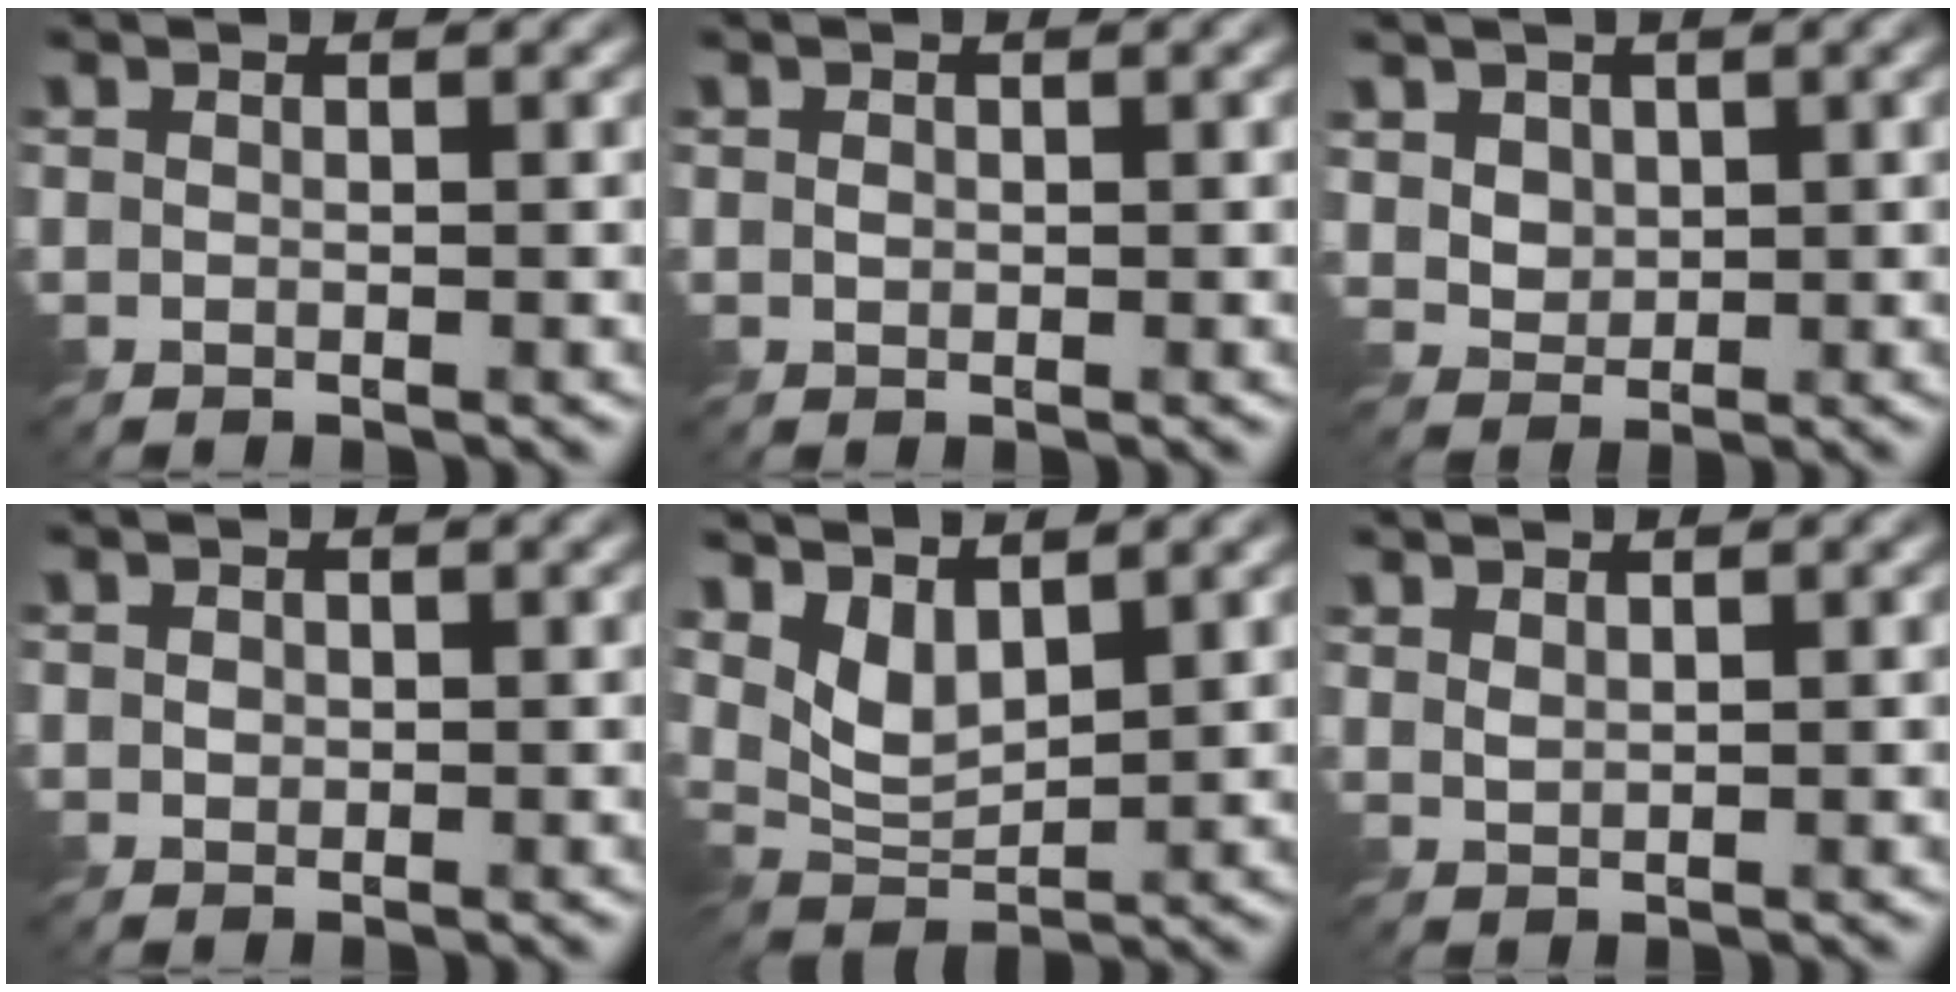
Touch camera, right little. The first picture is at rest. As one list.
[{"total": 0.5, "force": [0.0, 0.4, 0.3], "torque": [-0.009, -0.002, -0.001]}, {"total": 2.7, "force": [1.2, 2.0, 1.2], "torque": [-0.049, -0.003, 0.039]}, {"total": 0.8, "force": [0.0, 0.7, 0.3], "torque": [-0.007, -0.001, 0.000]}, {"total": 3.7, "force": [2.0, 1.7, 2.6], "torque": [-0.063, -0.012, 0.041]}, {"total": 1.0, "force": [0.9, 0.2, 0.4], "torque": [-0.015, 0.000, 0.020]}]